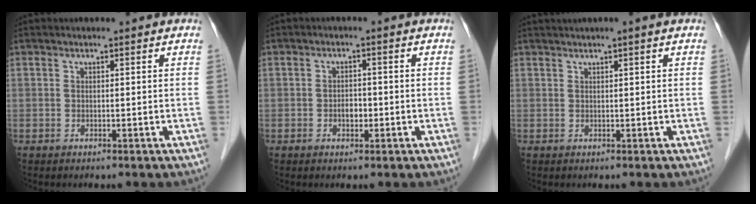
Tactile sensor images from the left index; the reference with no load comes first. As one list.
[{"total": 2.2, "force": [-0.7, 1.3, 1.6], "torque": [-0.023, 0.006, -0.010]}, {"total": 1.7, "force": [1.0, -0.4, 1.3], "torque": [-0.026, 0.008, 0.022]}]